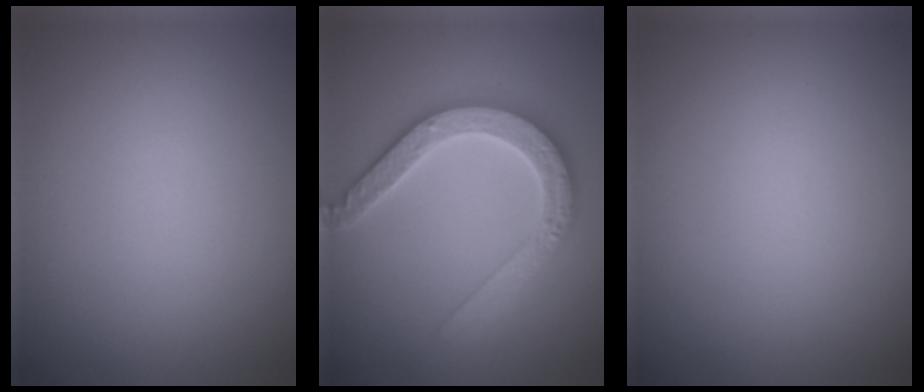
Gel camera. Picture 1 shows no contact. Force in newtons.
{"total": 5.3, "press": 5.2, "slide": 0.9}
{"total": 0.0}